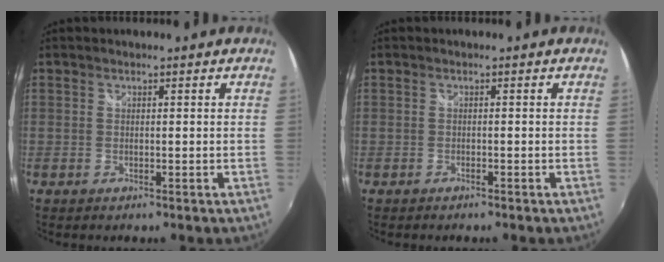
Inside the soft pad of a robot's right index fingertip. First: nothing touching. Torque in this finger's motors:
{"motor_torque": [0.15, -0.10, 0.03, 0.01]}